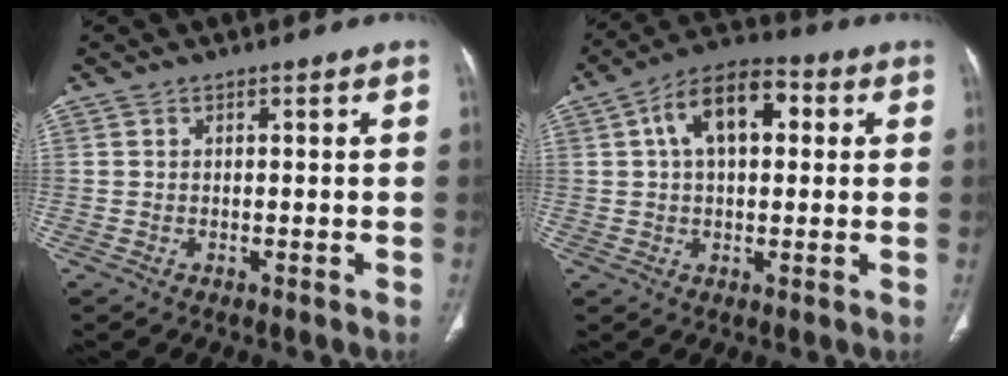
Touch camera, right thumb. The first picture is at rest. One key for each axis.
{"total": 12.1, "fx": 3.0, "fy": 6.9, "fz": 9.5, "tx": -0.141, "ty": 0.023, "tz": 0.041}